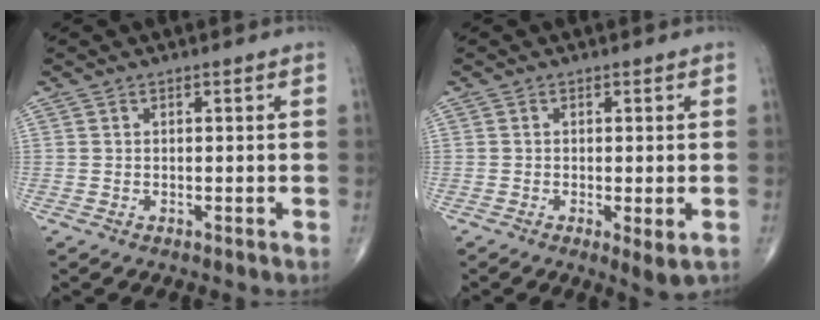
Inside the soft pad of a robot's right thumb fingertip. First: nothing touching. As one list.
[{"total": 3.4, "force": [-1.0, 0.8, 3.1], "torque": [-0.055, -0.013, -0.016]}]